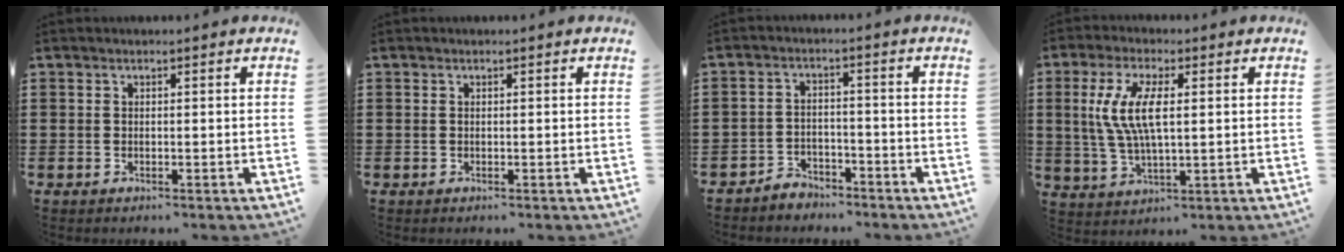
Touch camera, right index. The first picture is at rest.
{"total": 0.0}
{"total": 3.1, "force": [-3.0, 0.9, 0.0], "torque": [-0.009, 0.002, -0.062]}
{"total": 8.5, "force": [1.3, 3.0, 7.8], "torque": [-0.171, 0.003, 0.015]}